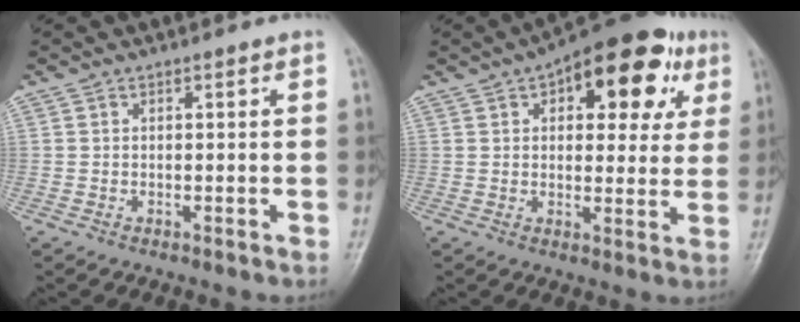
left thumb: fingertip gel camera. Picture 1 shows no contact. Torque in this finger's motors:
{"motor_torque": [0.54, 0.62, -0.15, -0.26, 0.23]}